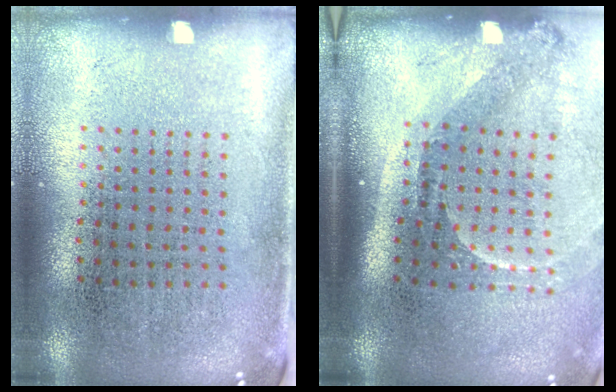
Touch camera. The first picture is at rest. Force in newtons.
{"total": 2.2, "press": 1.5, "slide": 1.6}